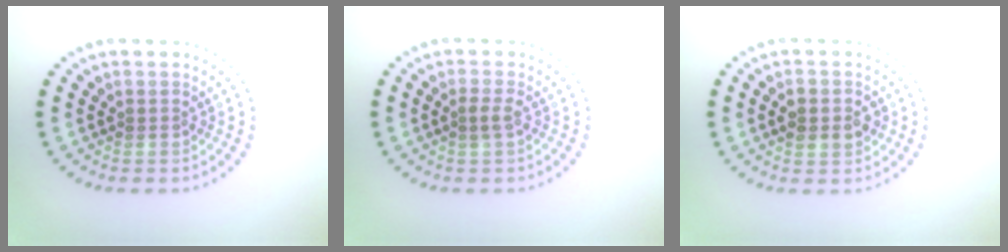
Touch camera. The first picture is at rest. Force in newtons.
{"total": 1.1, "press": 1.0, "slide": 0.4}
{"total": 2.6, "press": 2.6, "slide": 0.2}